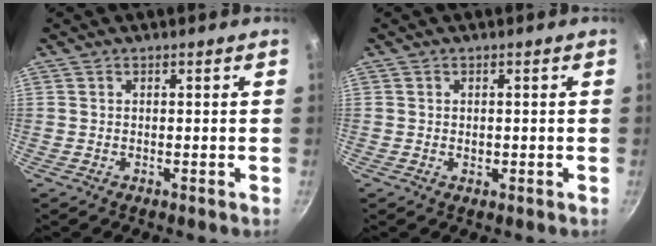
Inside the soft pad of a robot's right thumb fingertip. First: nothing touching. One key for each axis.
{"total": 1.1, "fx": -0.1, "fy": 0.9, "fz": 0.7, "tx": -0.009, "ty": 0.000, "tz": -0.003}